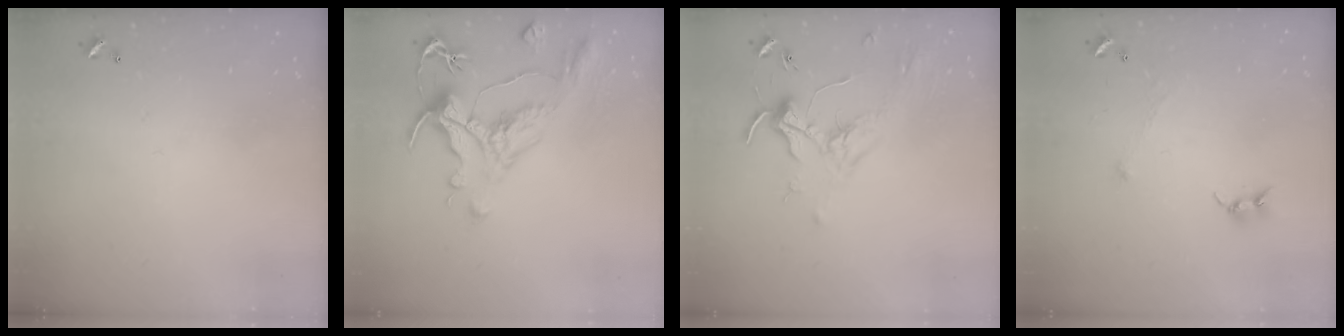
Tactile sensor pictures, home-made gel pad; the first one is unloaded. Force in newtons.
{"total": 2.4, "press": 1.9, "slide": 1.4}
{"total": 1.7, "press": 1.5, "slide": 0.8}
{"total": 0.6, "press": 0.4, "slide": 0.4}